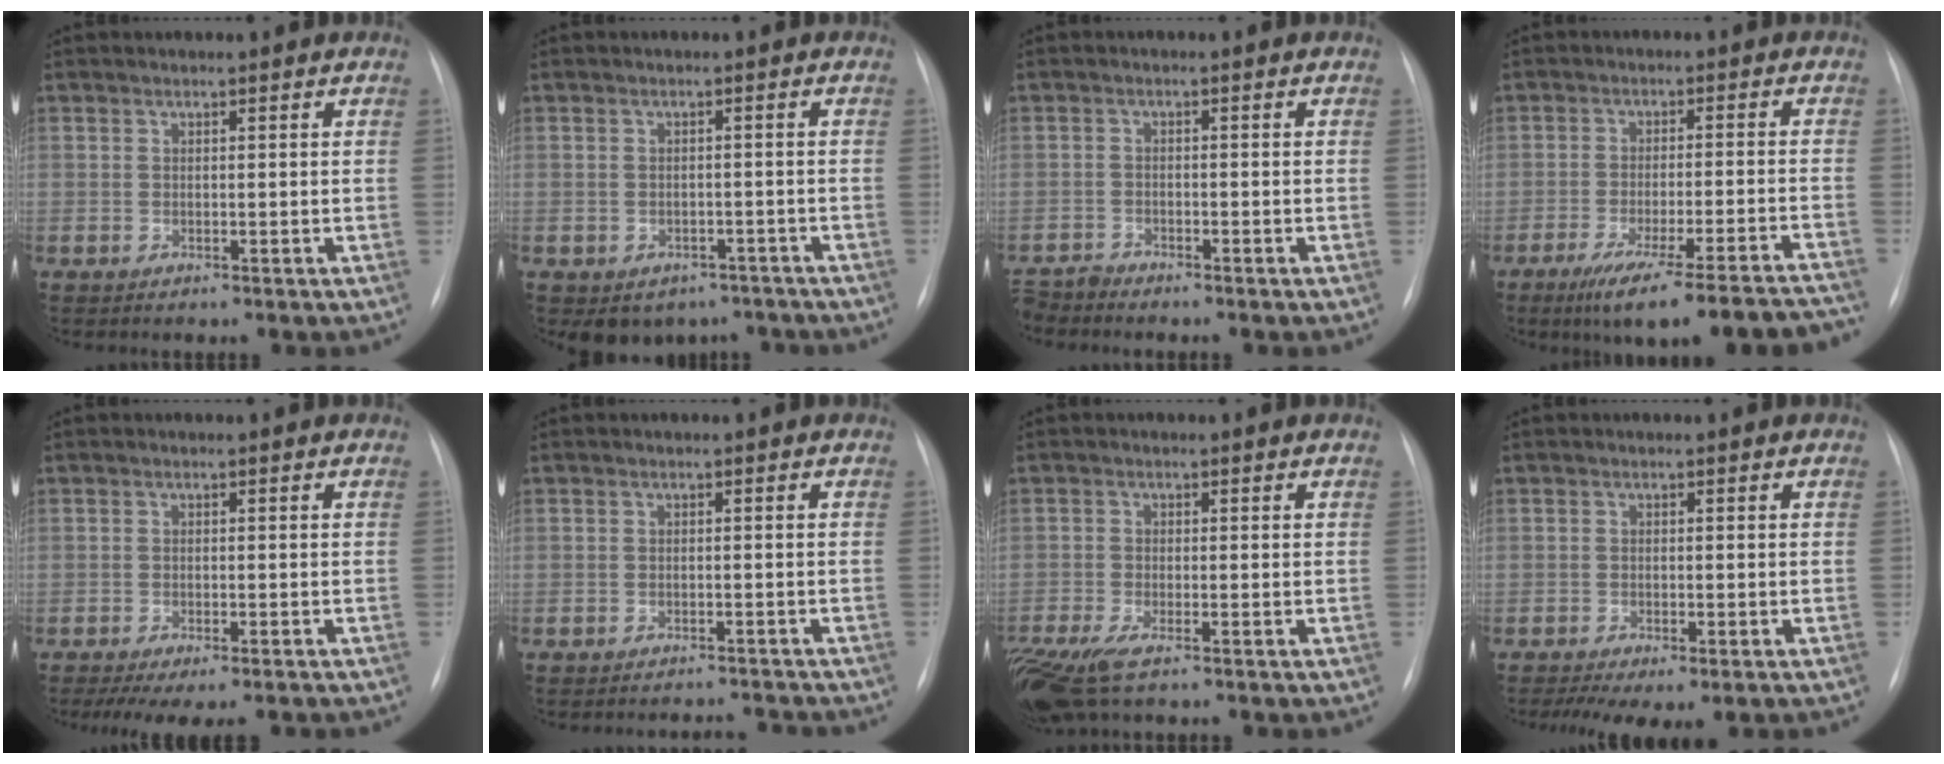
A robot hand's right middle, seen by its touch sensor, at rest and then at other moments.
{"total": 6.1, "force": [-4.5, 4.0, 1.0], "torque": [0.001, 0.018, -0.053]}
{"total": 2.9, "force": [-2.9, 0.2, -0.4], "torque": [0.011, -0.012, -0.053]}
{"total": 19.6, "force": [-17.1, 0.8, 9.6], "torque": [-0.084, -0.011, -0.231]}
{"total": 9.7, "force": [-8.1, 2.1, 4.9], "torque": [-0.065, -0.005, -0.108]}
{"total": 4.7, "force": [-4.7, 0.0, -0.3], "torque": [0.008, 0.004, -0.059]}
{"total": 8.3, "force": [-5.7, 2.2, 5.6], "torque": [-0.117, -0.021, -0.102]}
{"total": 7.2, "force": [-5.0, 2.1, 4.8], "torque": [-0.073, -0.012, -0.074]}